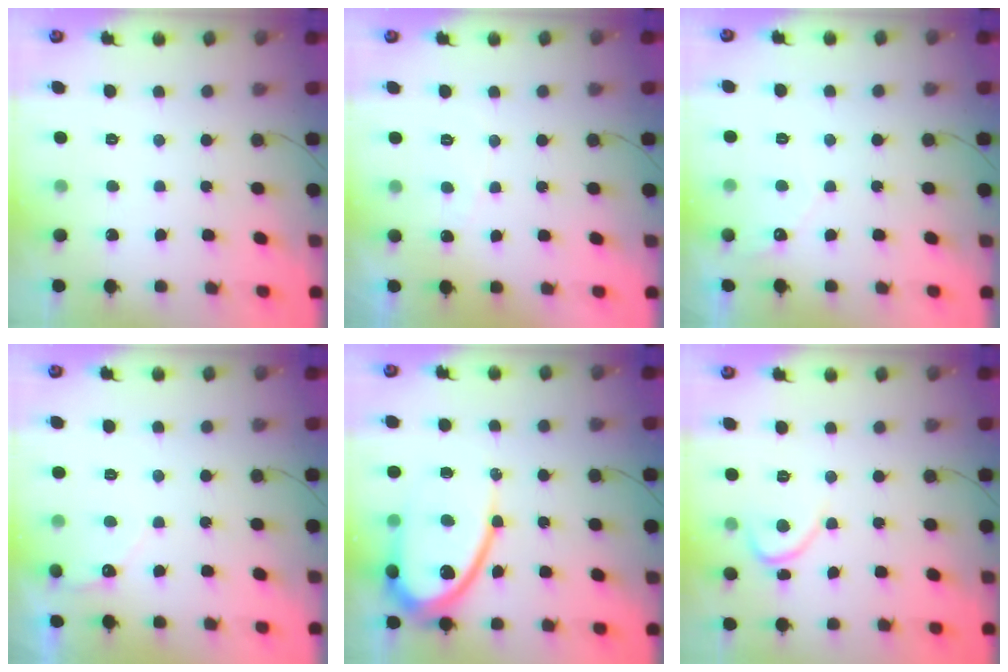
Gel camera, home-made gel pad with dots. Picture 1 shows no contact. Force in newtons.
{"total": 3.0, "press": 3.0, "slide": 0.1}
{"total": 2.7, "press": 2.7, "slide": 0.2}
{"total": 2.8, "press": 2.8, "slide": 0.1}
{"total": 13.8, "press": 13.8, "slide": 1.3}
{"total": 2.7, "press": 2.7, "slide": 0.2}